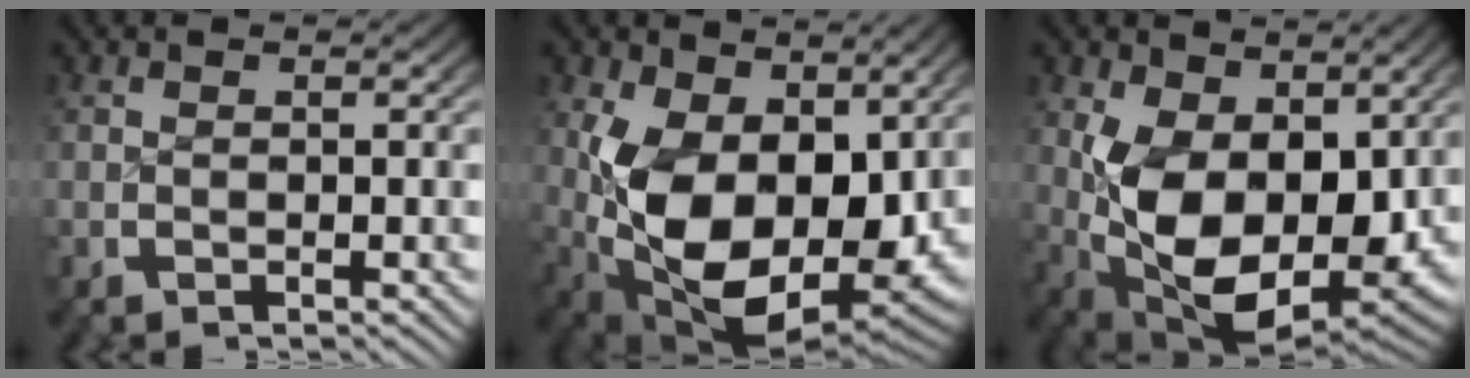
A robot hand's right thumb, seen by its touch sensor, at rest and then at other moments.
{"total": 17.8, "force": [-2.0, 11.4, 13.6], "torque": [-0.287, -0.093, 0.022]}
{"total": 16.0, "force": [-2.0, 10.1, 12.2], "torque": [-0.262, -0.086, 0.018]}